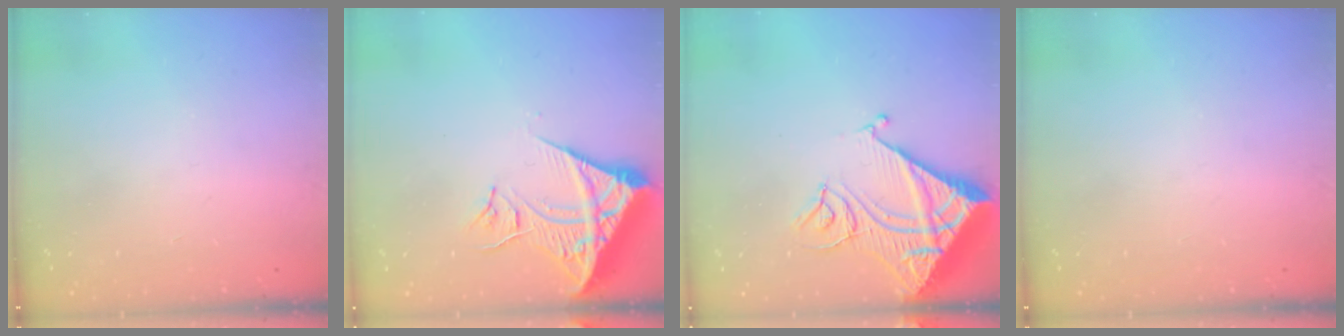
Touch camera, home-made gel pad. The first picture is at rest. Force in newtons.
{"total": 13.5, "press": 13.4, "slide": 1.8}
{"total": 14.7, "press": 14.6, "slide": 1.6}
{"total": 0.0}